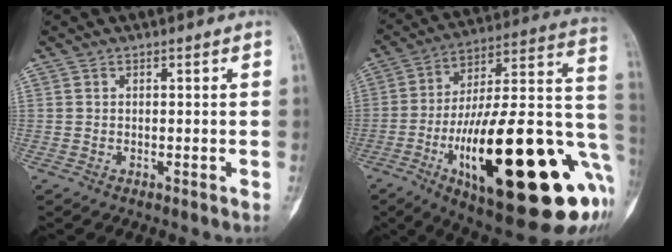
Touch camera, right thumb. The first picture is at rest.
{"total": 36.7, "force": [-11.0, 11.4, 33.1], "torque": [-0.433, 0.023, -0.162]}